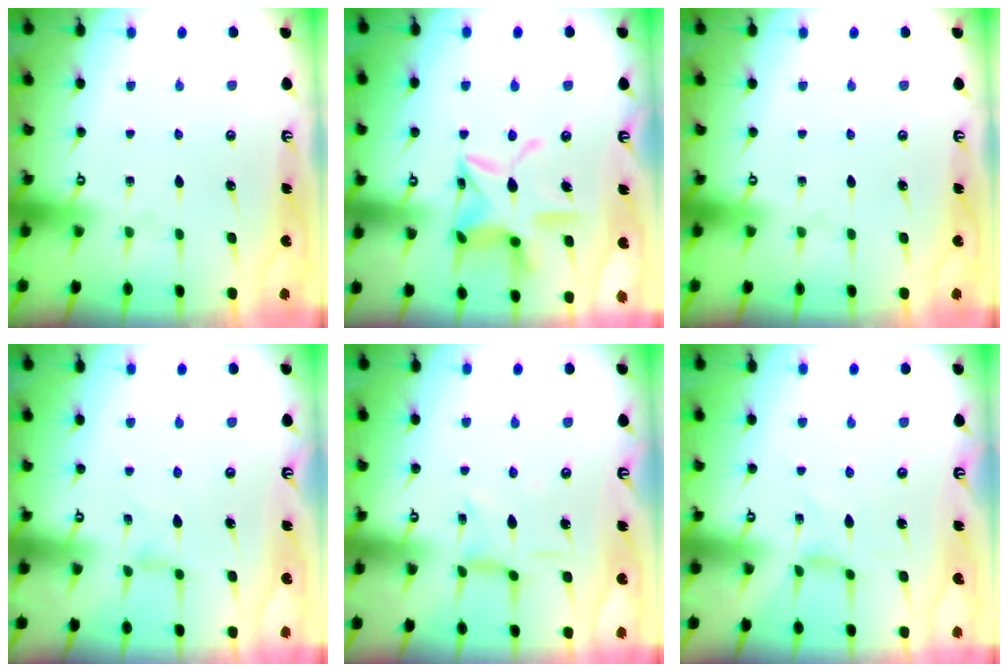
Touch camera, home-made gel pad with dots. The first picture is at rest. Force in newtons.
{"total": 14.6, "press": 14.5, "slide": 1.2}
{"total": 0.0}
{"total": 0.9, "press": 0.8, "slide": 0.3}
{"total": 2.9, "press": 2.9, "slide": 0.3}
{"total": 0.8, "press": 0.8, "slide": 0.3}